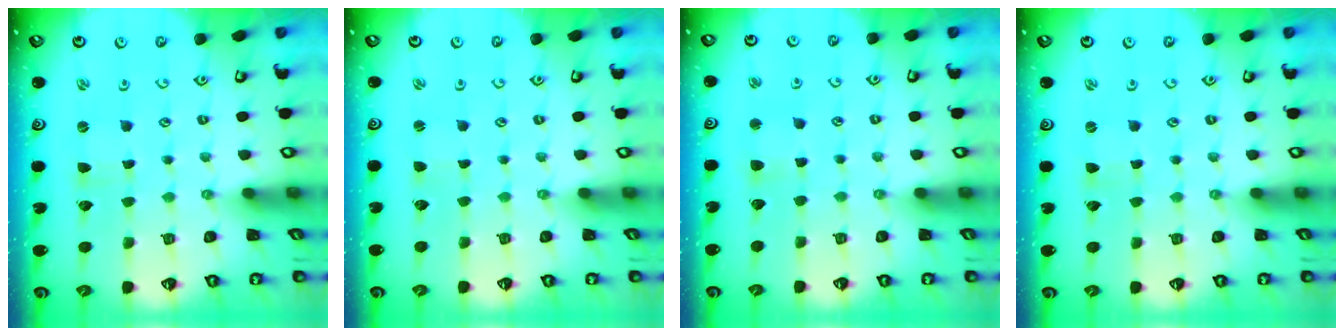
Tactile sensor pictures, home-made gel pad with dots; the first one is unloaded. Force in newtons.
{"total": 0.0}
{"total": 3.0, "press": 3.0, "slide": 0.4}
{"total": 0.0}